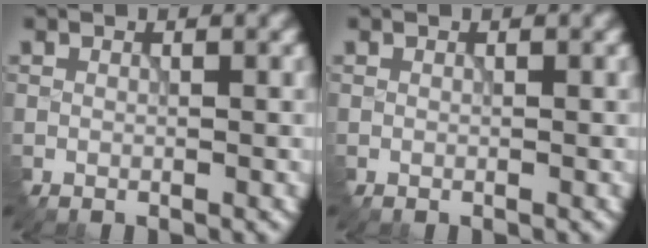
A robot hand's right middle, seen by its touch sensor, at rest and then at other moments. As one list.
[{"total": 0.0}]